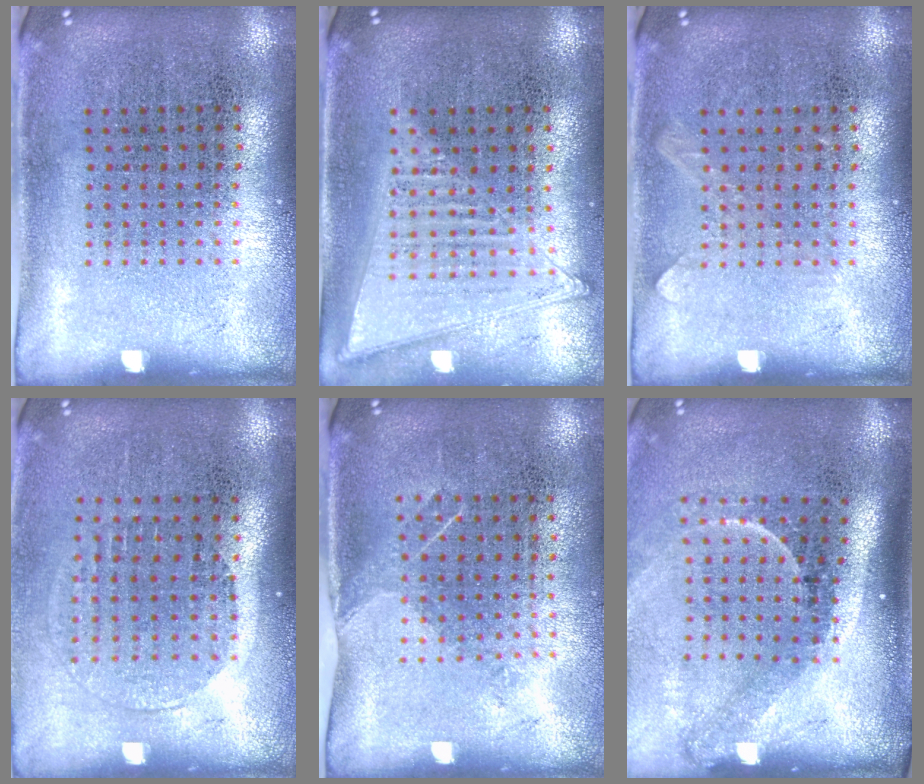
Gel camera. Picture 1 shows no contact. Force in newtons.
{"total": 1.4, "press": 1.4, "slide": 0.1}
{"total": 0.6, "press": 0.6, "slide": 0.1}
{"total": 1.5, "press": 1.3, "slide": 0.7}
{"total": 1.2, "press": 1.0, "slide": 0.7}
{"total": 2.2, "press": 1.4, "slide": 1.6}